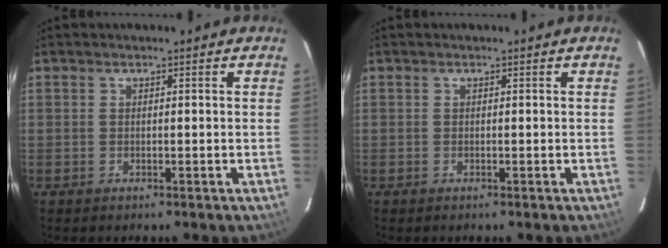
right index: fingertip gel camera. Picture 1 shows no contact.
{"total": 0.0}